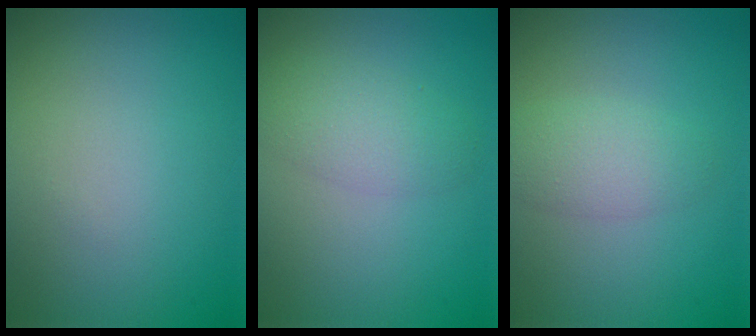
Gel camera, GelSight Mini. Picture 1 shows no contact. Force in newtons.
{"total": 2.8, "press": 2.8, "slide": 0.1}
{"total": 2.5, "press": 2.5, "slide": 0.0}